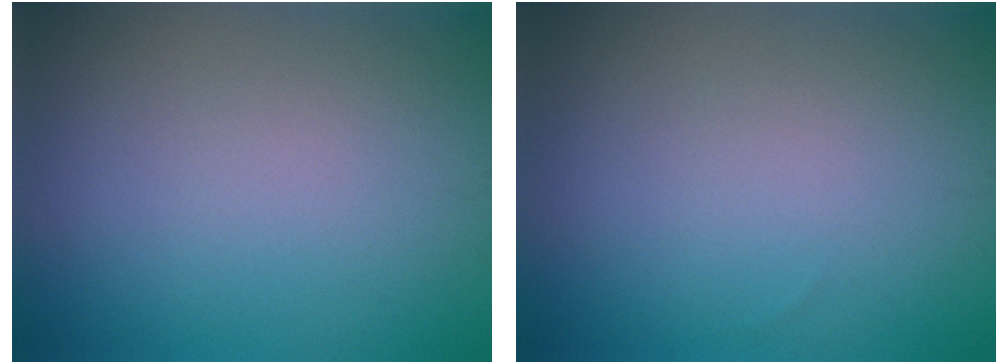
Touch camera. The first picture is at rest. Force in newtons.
{"total": 0.0}